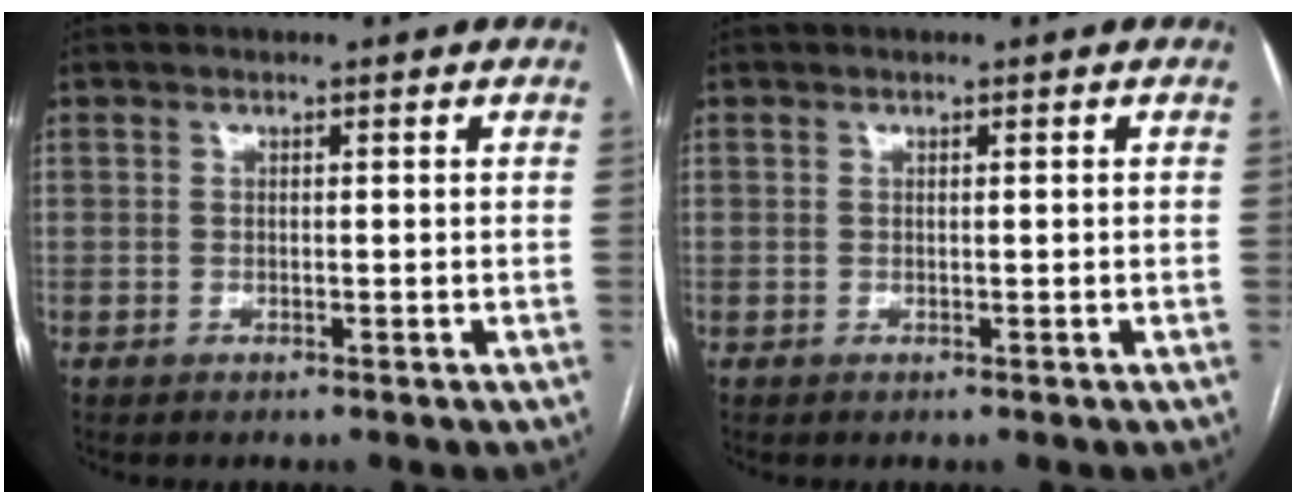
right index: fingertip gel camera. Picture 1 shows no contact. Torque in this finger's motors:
{"motor_torque": [-0.09, 0.02, 0.03, 0.01]}